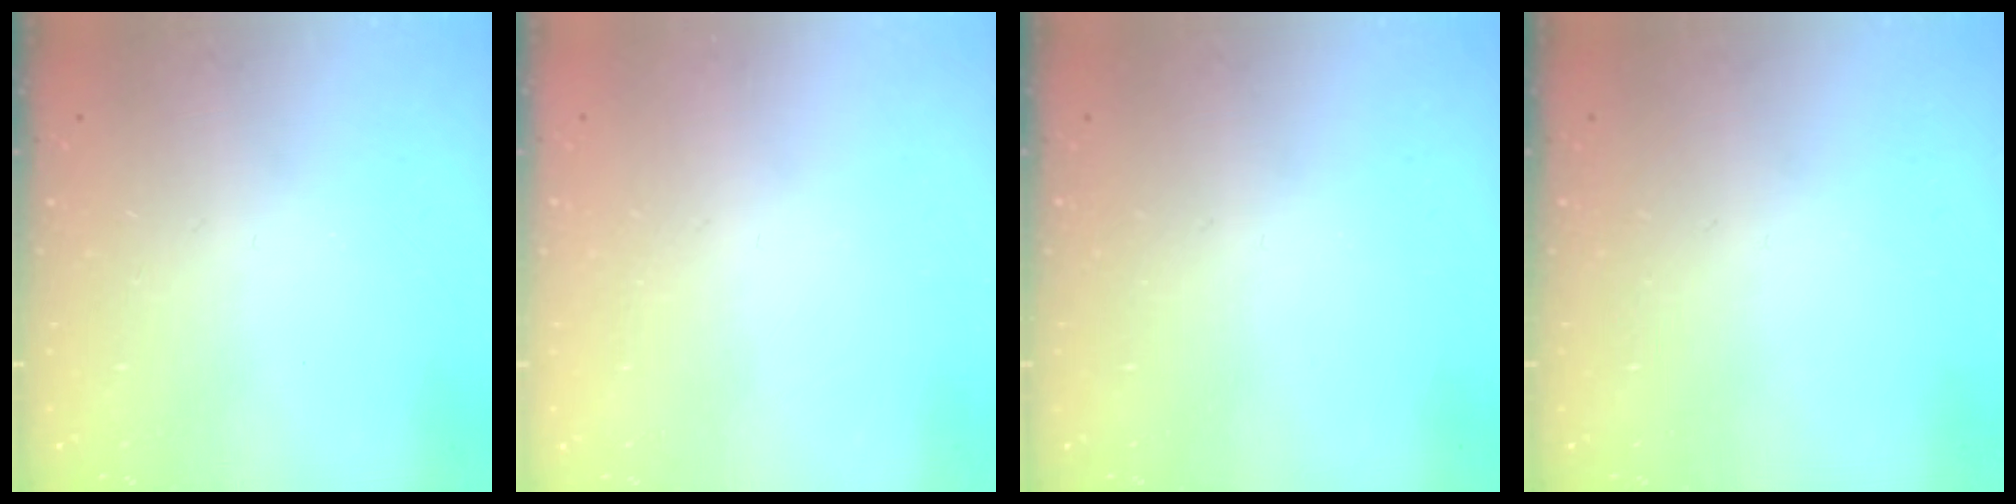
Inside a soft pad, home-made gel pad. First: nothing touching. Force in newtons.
{"total": 0.9, "press": 0.9, "slide": 0.1}
{"total": 0.0}
{"total": 0.0}